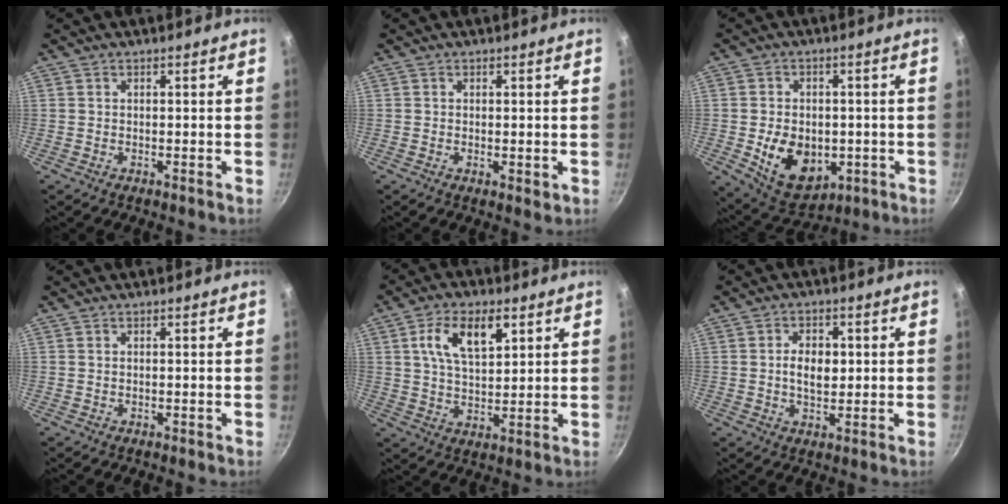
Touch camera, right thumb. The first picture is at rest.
{"total": 1.6, "force": [-0.2, 0.7, 1.5], "torque": [-0.025, -0.006, -0.002]}
{"total": 12.6, "force": [-2.6, 8.7, 8.7], "torque": [-0.112, -0.002, -0.021]}
{"total": 0.0}
{"total": 10.5, "force": [4.2, 5.2, 8.1], "torque": [-0.134, -0.010, 0.077]}
{"total": 5.6, "force": [0.5, 3.5, 4.4], "torque": [-0.056, -0.002, 0.007]}